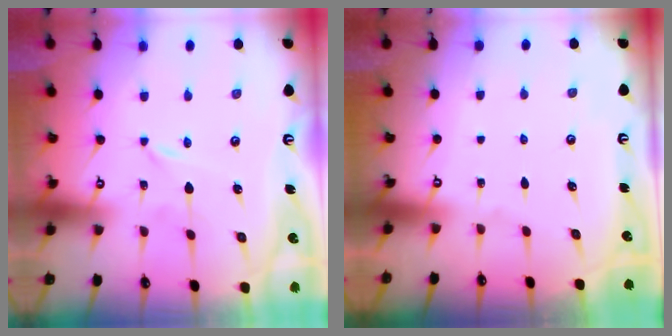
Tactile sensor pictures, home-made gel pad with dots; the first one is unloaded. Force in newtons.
{"total": 0.0}